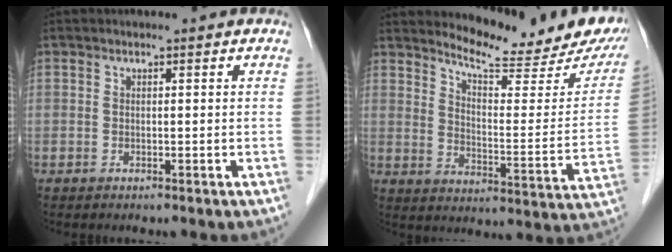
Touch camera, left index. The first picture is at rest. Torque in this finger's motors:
{"motor_torque": [-0.04, -1.07, 0.31, 0.06]}